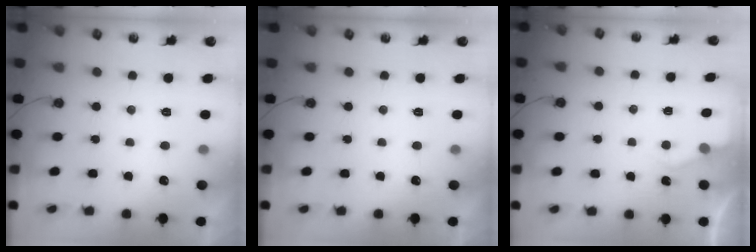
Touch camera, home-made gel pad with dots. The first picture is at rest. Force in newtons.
{"total": 0.0}
{"total": 2.8, "press": 2.7, "slide": 0.4}